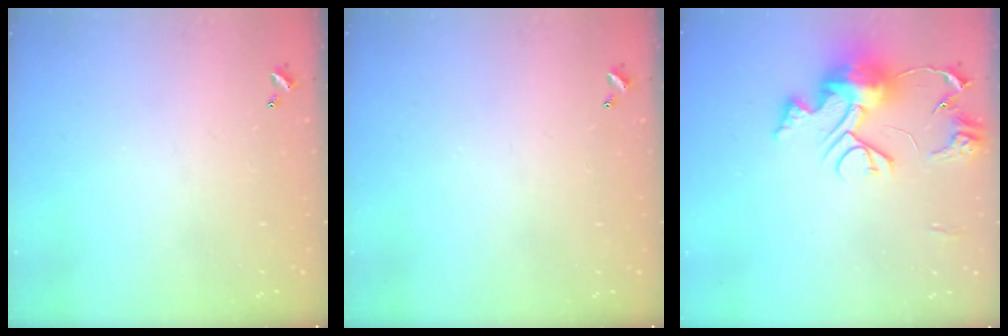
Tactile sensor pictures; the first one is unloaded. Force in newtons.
{"total": 0.0}
{"total": 13.9, "press": 13.8, "slide": 1.5}